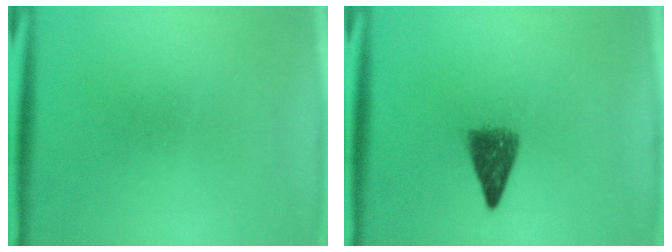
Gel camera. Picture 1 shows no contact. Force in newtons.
{"total": 4.2}